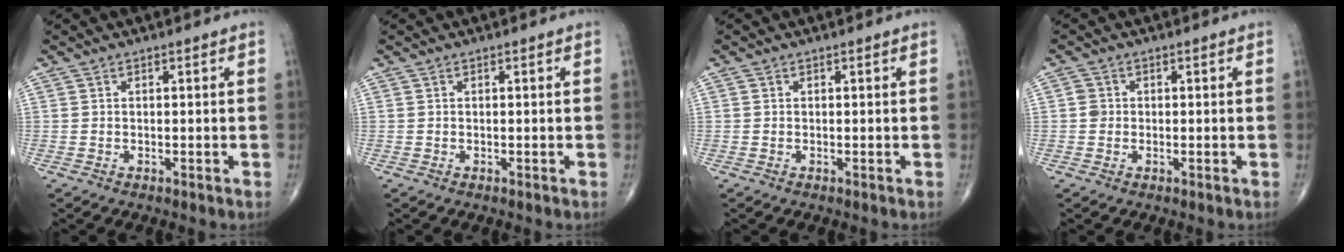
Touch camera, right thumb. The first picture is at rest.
{"total": 0.0}
{"total": 0.0}
{"total": 1.6, "force": [0.0, 1.5, 0.5], "torque": [-0.002, 0.004, -0.001]}